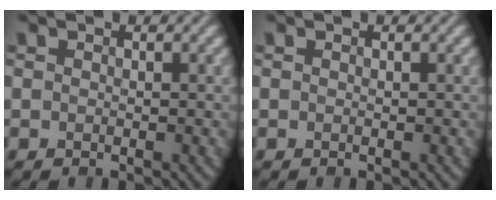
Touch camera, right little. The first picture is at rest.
{"total": 0.0}